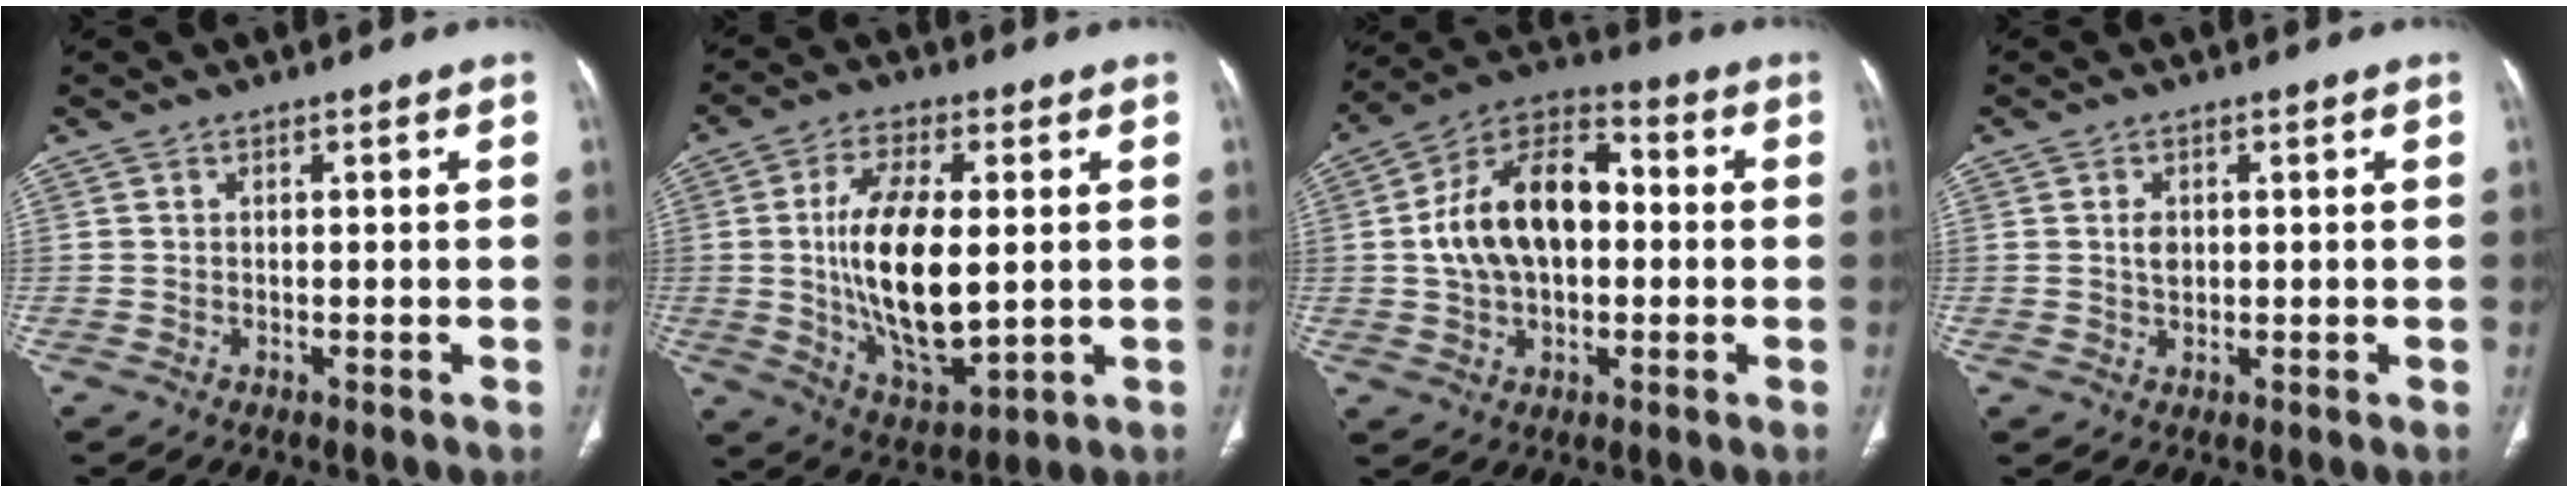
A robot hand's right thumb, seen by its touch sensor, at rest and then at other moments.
{"total": 17.2, "force": [0.5, 7.8, 15.3], "torque": [-0.273, -0.018, 0.019]}
{"total": 17.0, "force": [0.7, 10.5, 13.3], "torque": [-0.214, 0.034, 0.004]}
{"total": 2.4, "force": [0.4, 1.7, 1.6], "torque": [-0.023, -0.002, 0.009]}